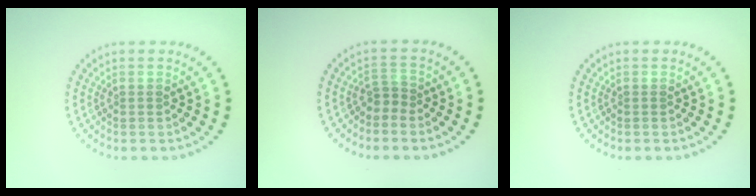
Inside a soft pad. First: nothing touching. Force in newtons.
{"total": 1.5, "press": 1.0, "slide": 1.1}
{"total": 0.0}